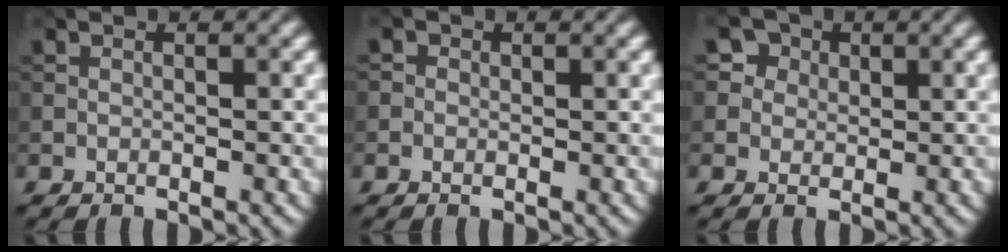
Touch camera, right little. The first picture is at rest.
{"total": 0.8, "force": [0.1, 0.8, 0.2], "torque": [0.000, -0.005, -0.003]}
{"total": 4.0, "force": [2.0, 3.2, 1.3], "torque": [-0.023, 0.003, 0.021]}